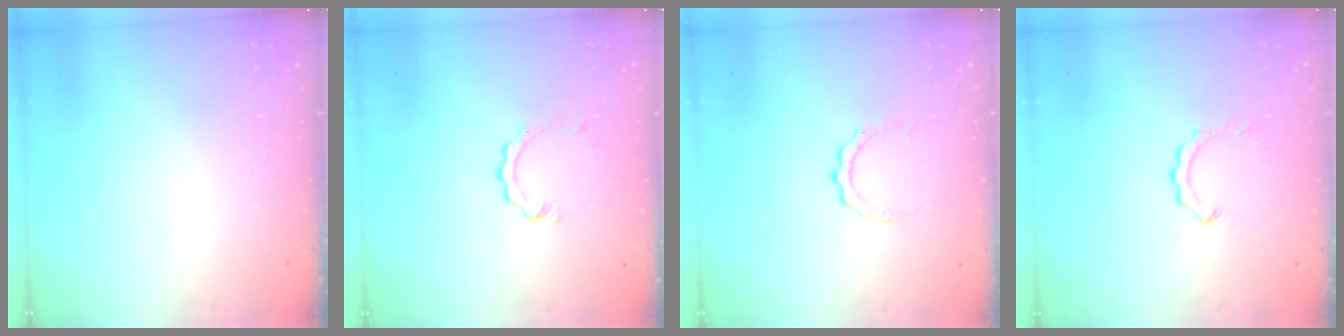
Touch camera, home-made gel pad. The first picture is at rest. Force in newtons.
{"total": 2.0, "press": 2.0, "slide": 0.2}
{"total": 3.8, "press": 3.7, "slide": 0.3}
{"total": 2.5, "press": 2.4, "slide": 0.4}